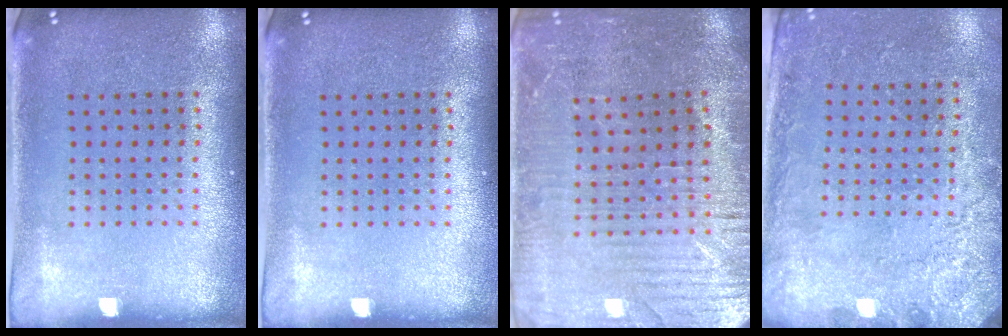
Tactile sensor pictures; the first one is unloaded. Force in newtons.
{"total": 0.0}
{"total": 2.7, "press": 2.6, "slide": 0.6}
{"total": 2.7, "press": 2.2, "slide": 1.5}